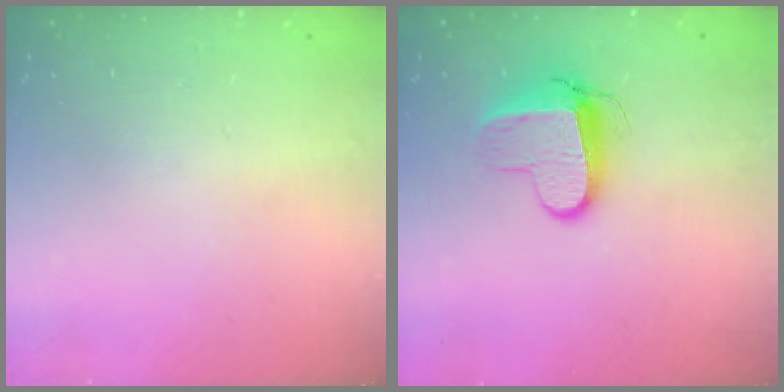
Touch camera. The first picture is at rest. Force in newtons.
{"total": 8.9, "press": 8.8, "slide": 1.0}